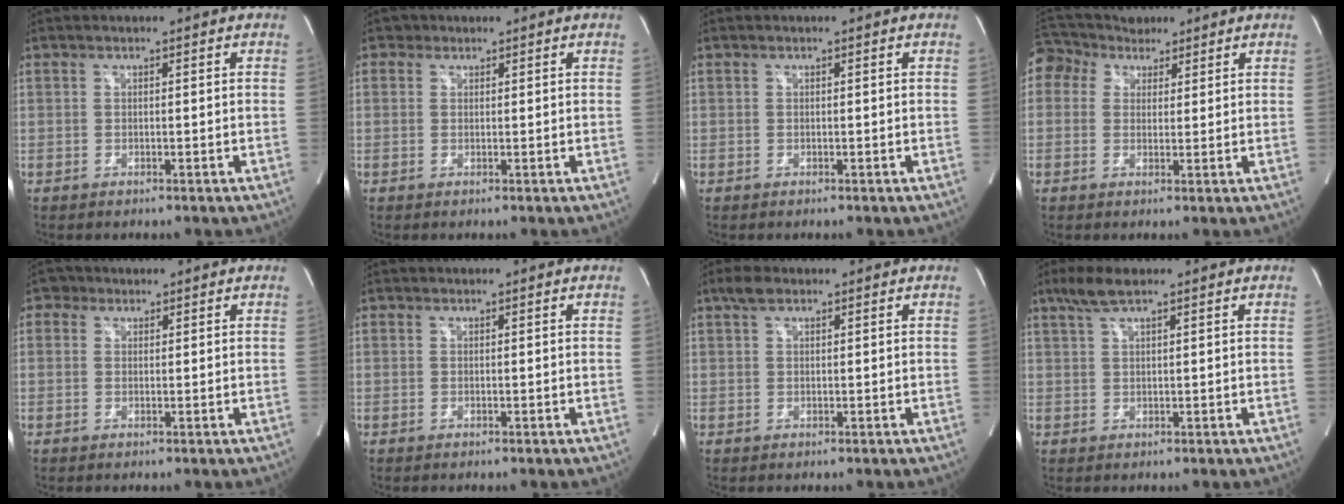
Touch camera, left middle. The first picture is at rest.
{"total": 1.2, "force": [0.7, 0.9, 0.0], "torque": [0.008, 0.000, 0.006]}
{"total": 0.0}
{"total": 6.9, "force": [4.4, 5.2, 1.0], "torque": [-0.029, 0.045, 0.082]}
{"total": 1.9, "force": [1.0, 1.7, 0.2], "torque": [0.000, 0.005, 0.012]}
{"total": 0.0}
{"total": 2.1, "force": [1.5, 0.9, 1.3], "torque": [-0.032, 0.014, 0.029]}
{"total": 3.9, "force": [2.8, 0.5, 2.7], "torque": [-0.066, 0.012, 0.059]}